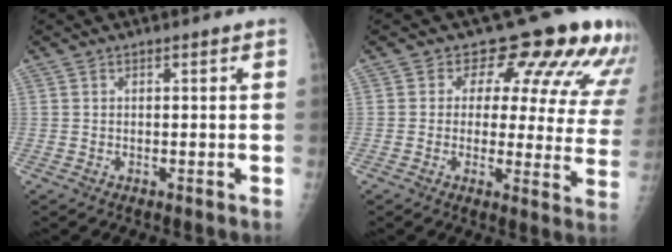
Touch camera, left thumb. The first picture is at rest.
{"total": 15.4, "force": [10.9, 7.0, 8.4], "torque": [-0.044, -0.055, 0.103]}